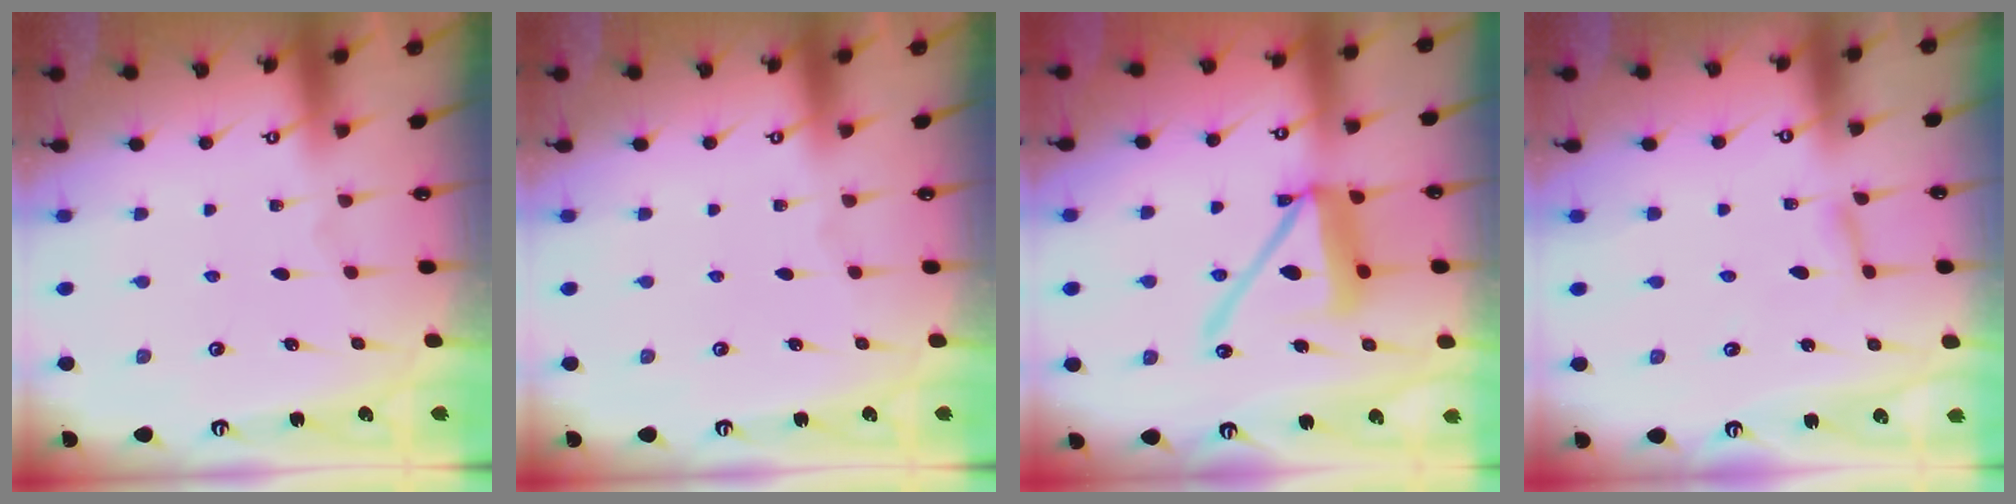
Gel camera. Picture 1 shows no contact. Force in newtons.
{"total": 0.0}
{"total": 14.2, "press": 14.0, "slide": 2.1}
{"total": 2.5, "press": 2.5, "slide": 0.4}